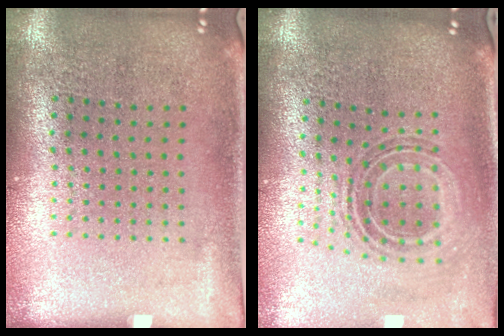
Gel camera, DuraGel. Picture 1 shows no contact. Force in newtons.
{"total": 0.8, "press": 0.8, "slide": 0.3}